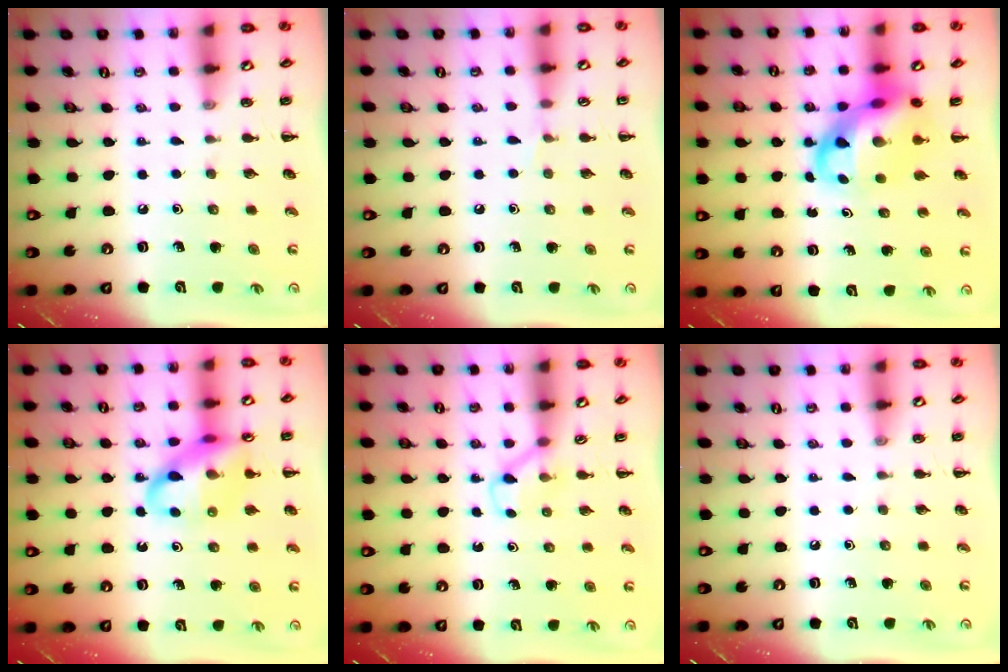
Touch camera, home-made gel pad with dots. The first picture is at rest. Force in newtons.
{"total": 3.0, "press": 2.8, "slide": 0.9}
{"total": 11.7, "press": 11.3, "slide": 3.2}
{"total": 14.6, "press": 14.4, "slide": 2.4}
{"total": 3.0, "press": 2.8, "slide": 0.9}
{"total": 0.0}